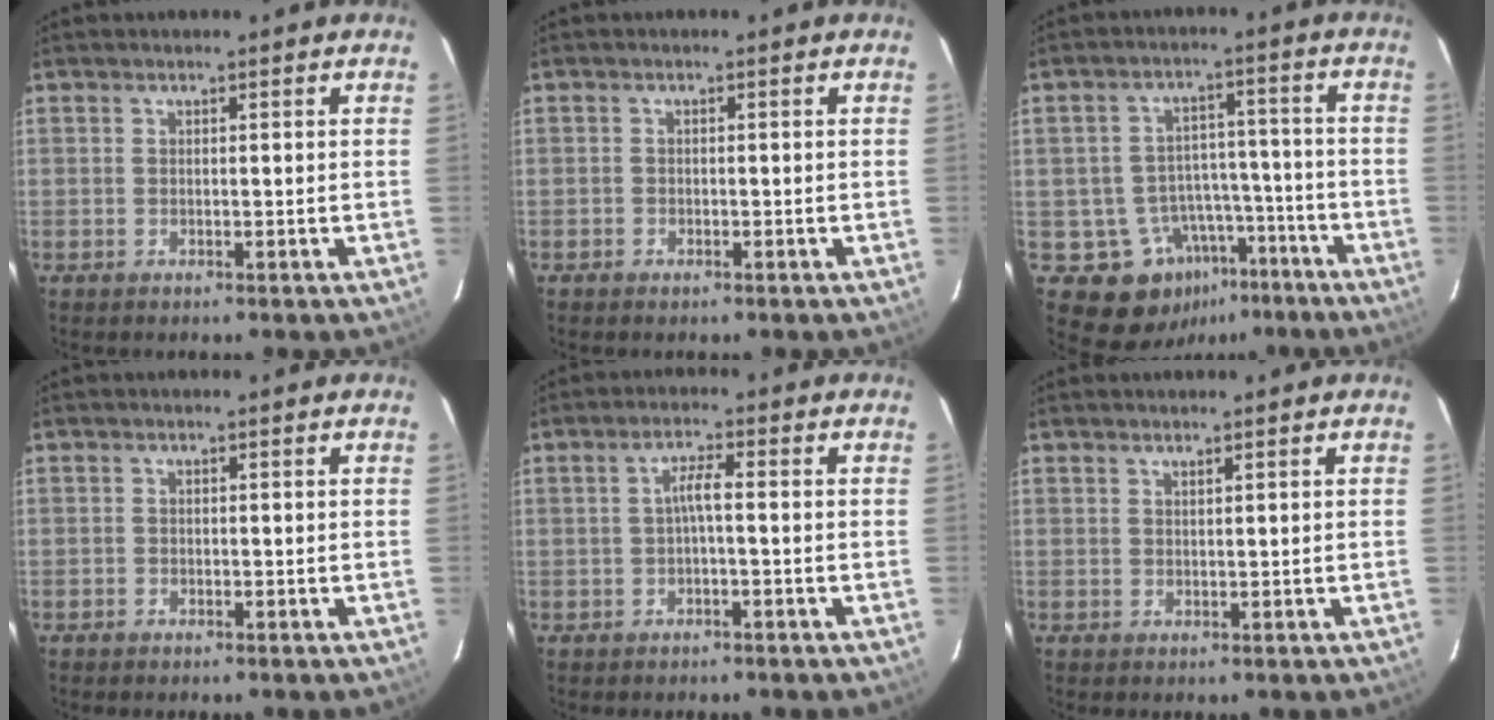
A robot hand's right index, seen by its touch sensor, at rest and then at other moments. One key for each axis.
{"total": 1.0, "fx": -0.7, "fy": 0.7, "fz": 0.0, "tx": -0.003, "ty": 0.002, "tz": -0.013}
{"total": 11.5, "fx": -6.6, "fy": 8.8, "fz": 3.4, "tx": -0.061, "ty": 0.041, "tz": -0.070}
{"total": 0.7, "fx": -0.5, "fy": 0.4, "fz": -0.1, "tx": -0.002, "ty": 0.002, "tz": -0.012}
{"total": 2.5, "fx": -0.5, "fy": 0.2, "fz": 2.5, "tx": -0.049, "ty": 0.007, "tz": -0.009}
{"total": 0.6, "fx": 0.6, "fy": 0.0, "fz": 0.3, "tx": -0.004, "ty": 0.000, "tz": 0.010}